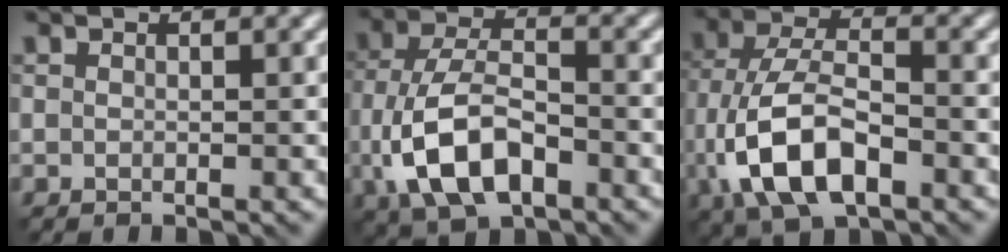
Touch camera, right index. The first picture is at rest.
{"total": 8.2, "force": [-2.9, 4.5, 6.3], "torque": [-0.135, 0.005, -0.060]}
{"total": 9.2, "force": [-3.0, 4.8, 7.2], "torque": [-0.157, 0.004, -0.064]}